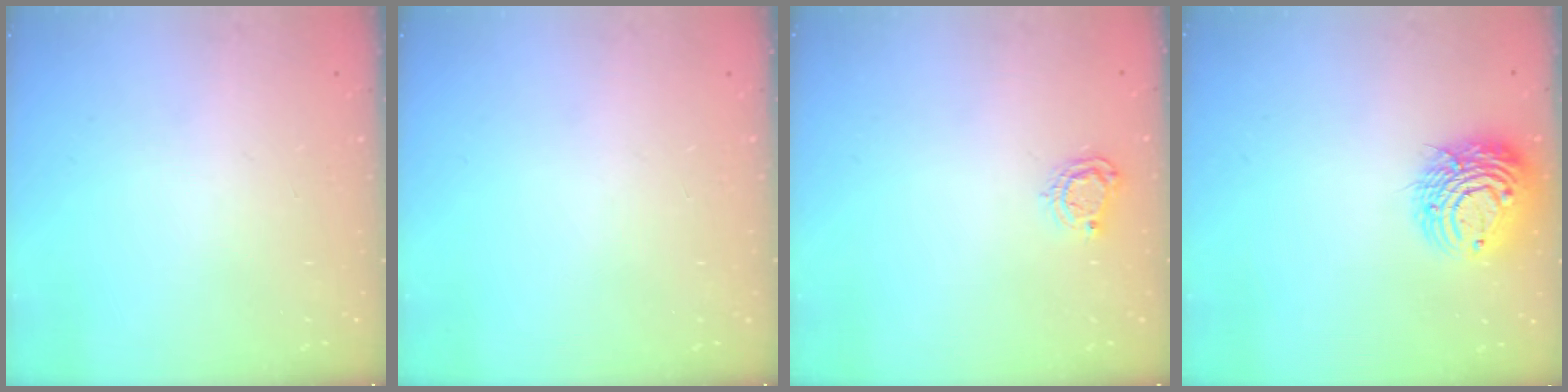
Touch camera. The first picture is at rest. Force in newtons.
{"total": 0.0}
{"total": 5.0, "press": 5.0, "slide": 0.6}
{"total": 12.1, "press": 12.0, "slide": 1.4}